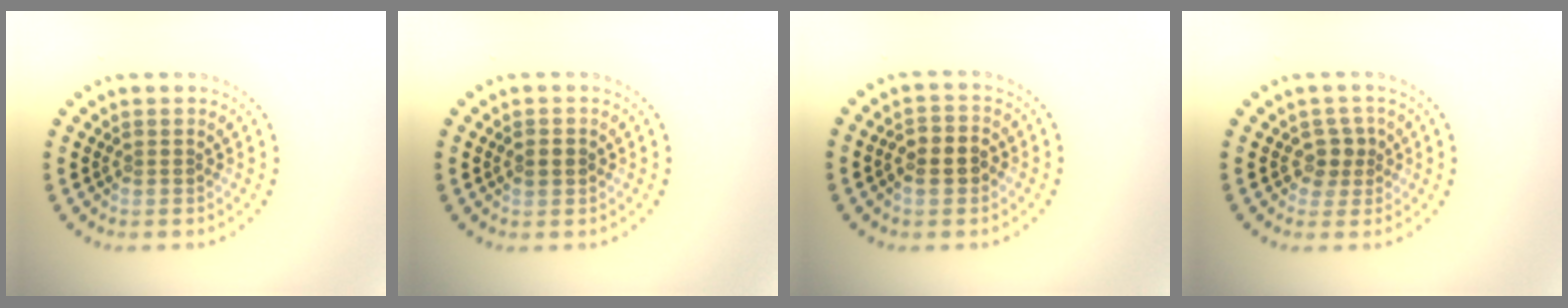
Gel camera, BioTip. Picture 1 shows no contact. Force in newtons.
{"total": 1.3, "press": 1.3, "slide": 0.3}
{"total": 2.7, "press": 2.6, "slide": 0.7}
{"total": 1.9, "press": 1.6, "slide": 1.1}